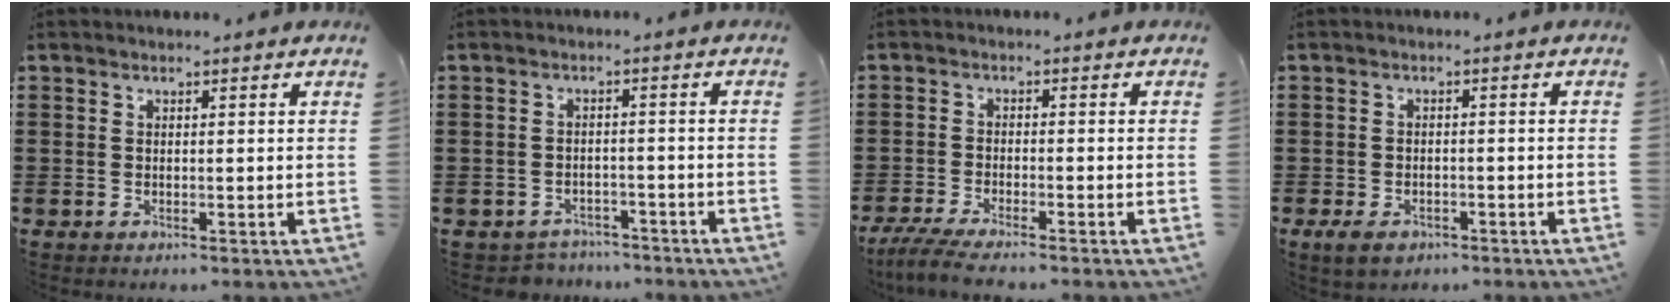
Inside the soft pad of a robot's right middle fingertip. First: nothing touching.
{"total": 2.7, "force": [-2.6, 0.6, -0.4], "torque": [-0.004, -0.001, -0.058]}
{"total": 4.2, "force": [-3.8, 0.1, 1.8], "torque": [-0.052, -0.016, -0.077]}
{"total": 2.3, "force": [-1.6, 1.3, 1.0], "torque": [-0.022, 0.001, -0.031]}